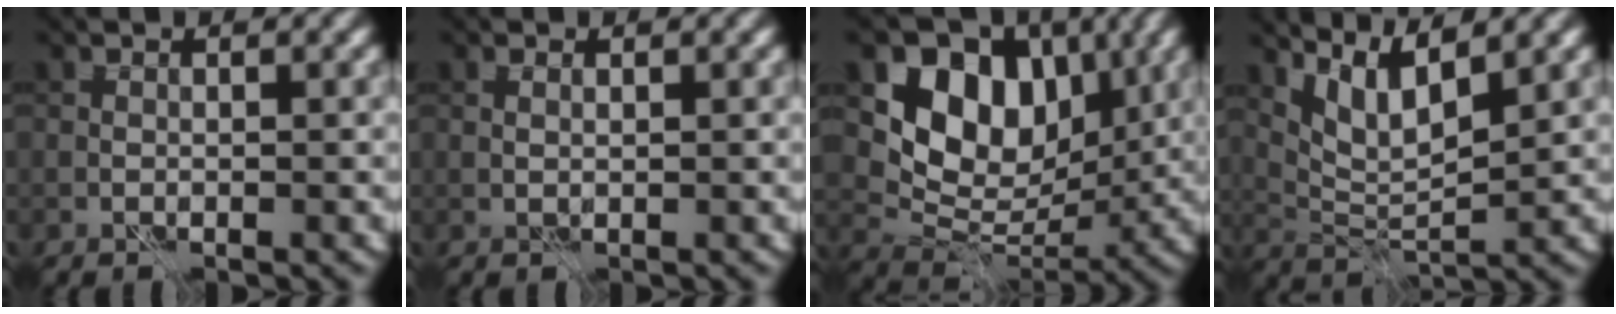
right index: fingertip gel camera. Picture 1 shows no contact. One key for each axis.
{"total": 0.5, "fx": 0.4, "fy": 0.1, "fz": 0.3, "tx": -0.010, "ty": -0.003, "tz": 0.006}
{"total": 9.9, "fx": 3.8, "fy": 7.1, "fz": 5.8, "tx": -0.100, "ty": -0.013, "tz": 0.065}
{"total": 4.9, "fx": 3.1, "fy": 1.5, "fz": 3.4, "tx": -0.077, "ty": -0.008, "tz": 0.065}